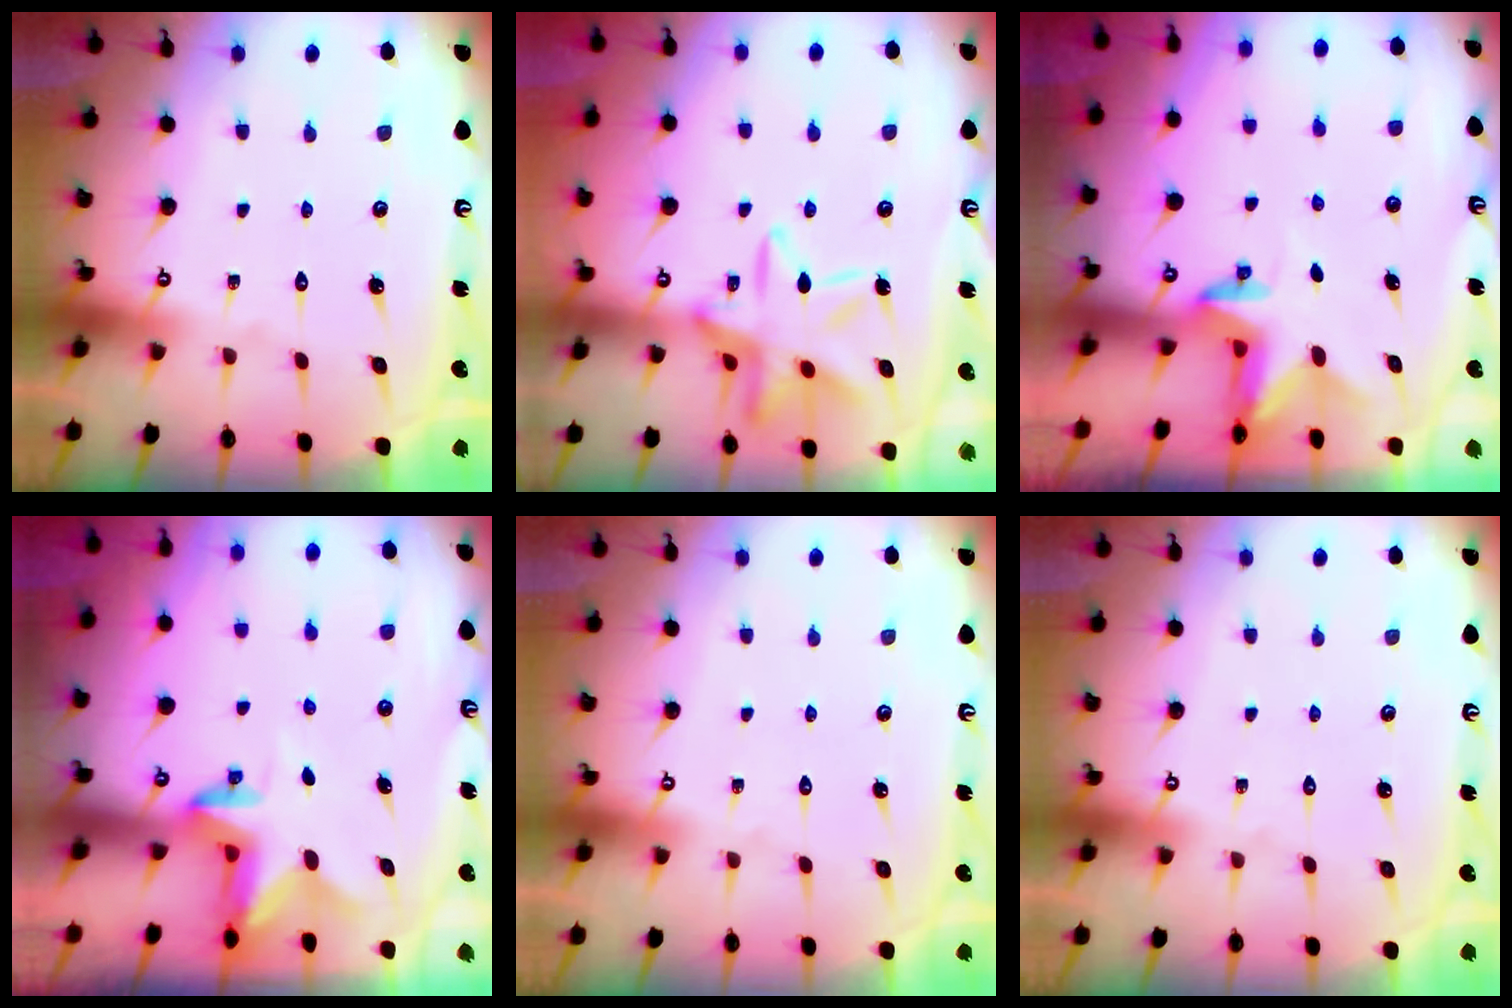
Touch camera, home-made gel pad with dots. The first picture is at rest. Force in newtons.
{"total": 16.0, "press": 16.0, "slide": 1.2}
{"total": 2.4, "press": 2.4, "slide": 0.4}
{"total": 2.7, "press": 2.7, "slide": 0.5}
{"total": 0.0}
{"total": 0.0}